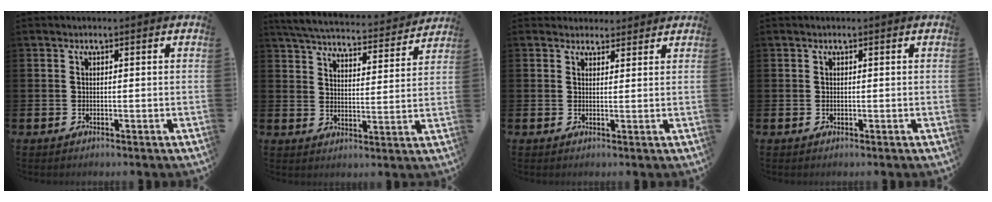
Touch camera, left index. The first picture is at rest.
{"total": 5.2, "force": [5.0, 0.6, 1.1], "torque": [-0.046, -0.038, 0.085]}
{"total": 2.6, "force": [2.4, 1.0, -0.2], "torque": [0.010, -0.010, 0.042]}
{"total": 0.0}